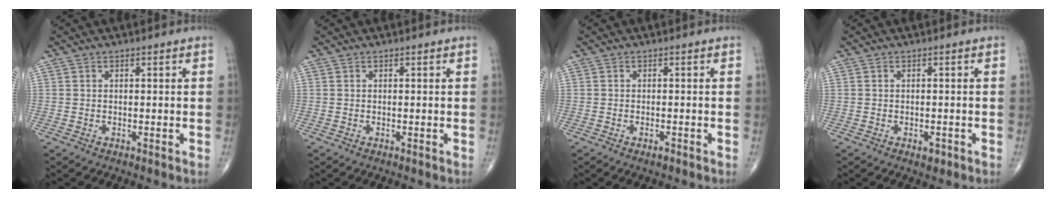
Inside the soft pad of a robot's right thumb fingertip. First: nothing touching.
{"total": 0.0}
{"total": 1.0, "force": [-0.7, 0.3, 0.7], "torque": [-0.011, 0.000, -0.013]}
{"total": 1.6, "force": [-0.8, 0.8, 1.0], "torque": [-0.010, 0.000, -0.011]}